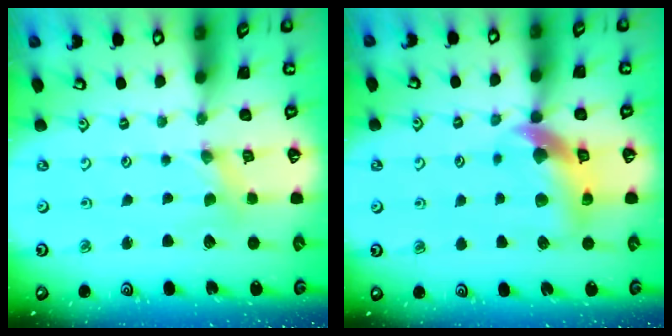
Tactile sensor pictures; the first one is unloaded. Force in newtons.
{"total": 10.7, "press": 10.6, "slide": 1.5}